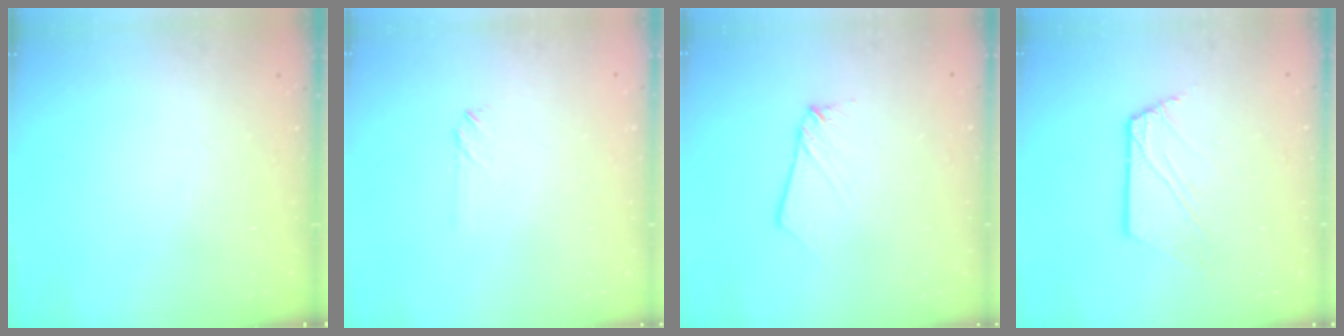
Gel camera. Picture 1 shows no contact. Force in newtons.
{"total": 2.0, "press": 2.0, "slide": 0.3}
{"total": 3.1, "press": 3.0, "slide": 0.3}
{"total": 3.3, "press": 3.2, "slide": 0.3}